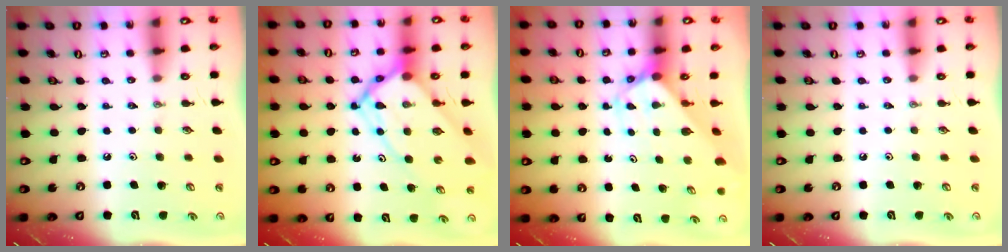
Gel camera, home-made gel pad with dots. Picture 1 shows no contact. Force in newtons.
{"total": 12.8, "press": 12.8, "slide": 1.2}
{"total": 2.5, "press": 2.4, "slide": 0.3}
{"total": 0.0}